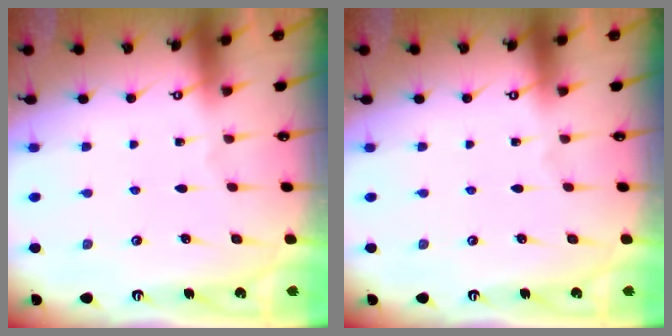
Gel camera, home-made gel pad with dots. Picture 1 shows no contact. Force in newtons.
{"total": 0.0}